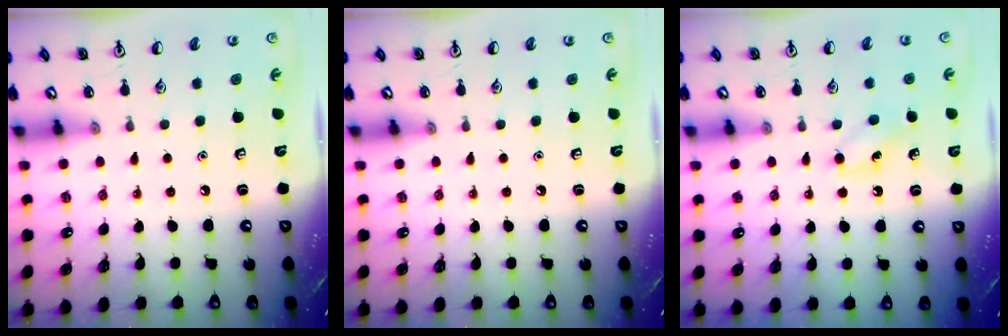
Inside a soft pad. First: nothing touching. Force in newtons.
{"total": 0.0}
{"total": 4.9, "press": 4.7, "slide": 1.3}